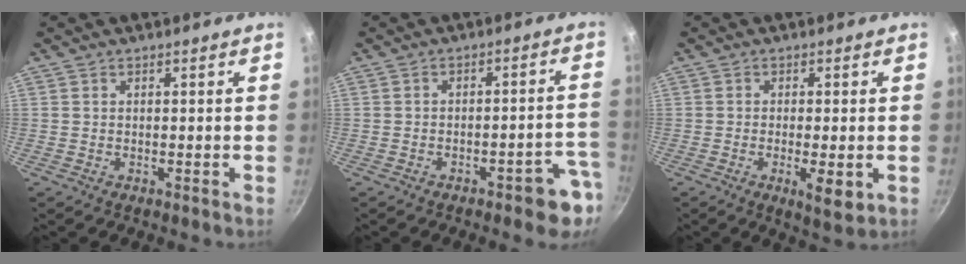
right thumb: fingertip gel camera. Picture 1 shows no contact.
{"total": 8.1, "force": [-4.1, 3.3, 6.1], "torque": [-0.028, 0.043, -0.040]}
{"total": 5.4, "force": [-1.5, 1.5, 5.0], "torque": [-0.085, -0.005, -0.020]}